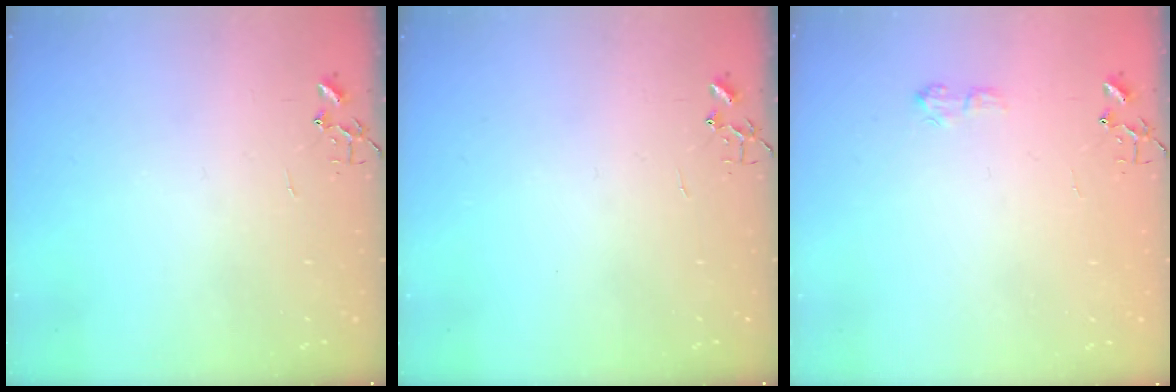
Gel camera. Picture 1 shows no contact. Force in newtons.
{"total": 0.0}
{"total": 6.4, "press": 6.4, "slide": 0.8}